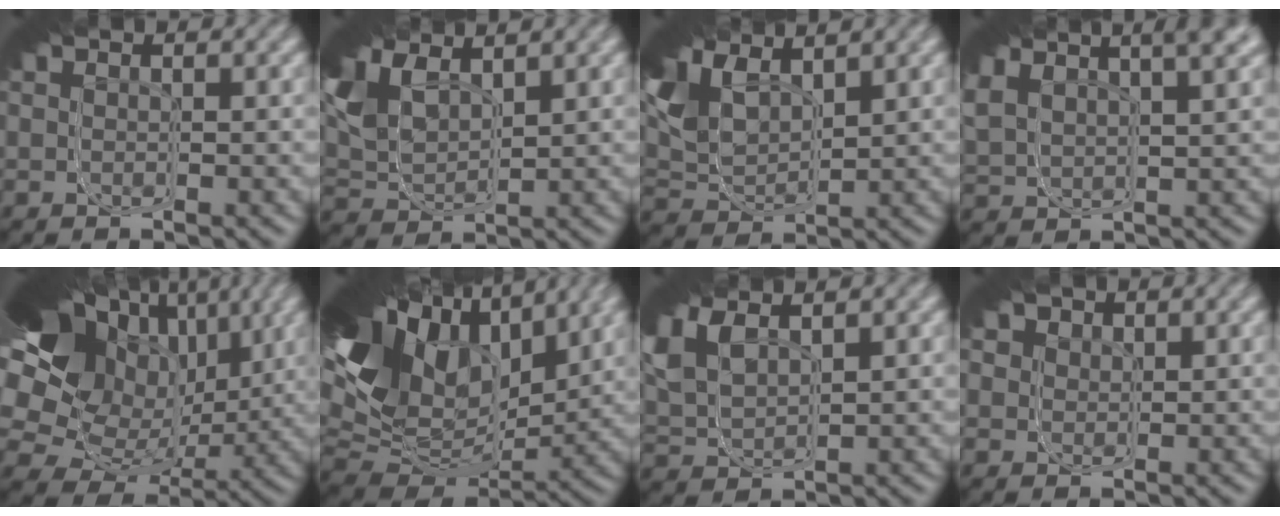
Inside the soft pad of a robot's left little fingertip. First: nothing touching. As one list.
[{"total": 8.8, "force": [1.4, 6.6, 5.7], "torque": [-0.107, 0.003, 0.010]}, {"total": 9.9, "force": [1.6, 7.2, 6.5], "torque": [-0.114, 0.007, 0.010]}, {"total": 6.0, "force": [2.8, 3.6, 3.9], "torque": [-0.085, 0.018, 0.037]}, {"total": 20.2, "force": [1.3, 13.0, 15.5], "torque": [-0.196, 0.013, 0.005]}, {"total": 19.0, "force": [2.0, 10.8, 15.5], "torque": [-0.204, 0.031, 0.011]}, {"total": 7.0, "force": [1.4, 5.2, 4.5], "torque": [-0.106, 0.003, 0.013]}, {"total": 6.1, "force": [2.2, 5.2, 2.4], "torque": [-0.044, 0.010, 0.020]}]